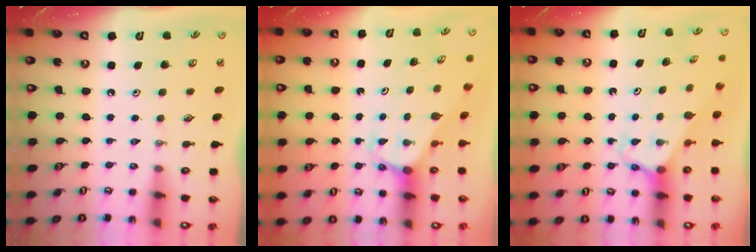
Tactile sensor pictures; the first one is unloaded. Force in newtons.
{"total": 3.1, "press": 3.1, "slide": 0.0}
{"total": 2.7, "press": 2.7, "slide": 0.1}